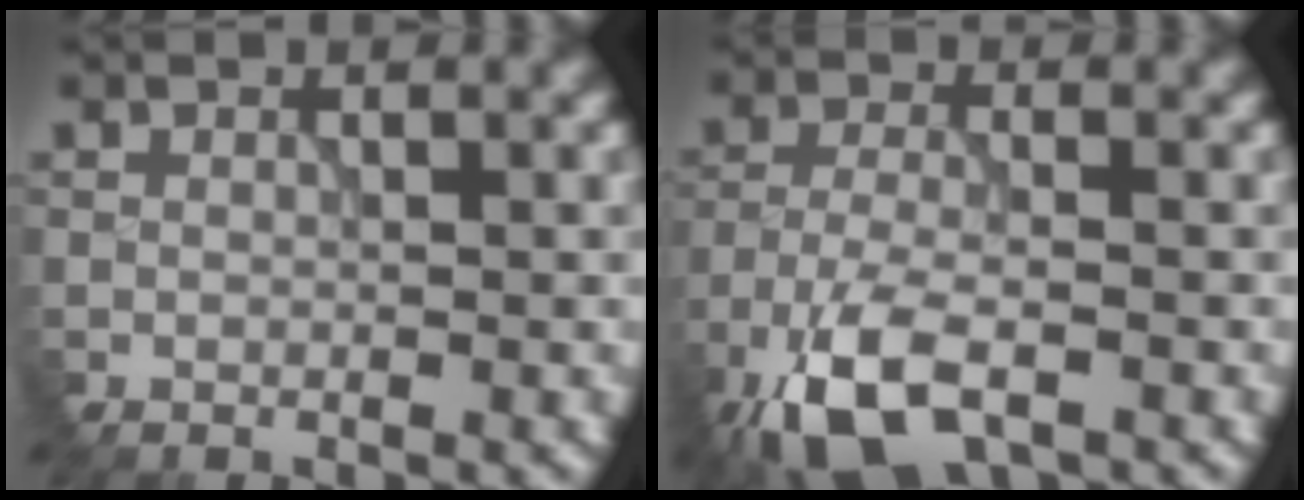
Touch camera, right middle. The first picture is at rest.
{"total": 7.2, "force": [-4.9, 2.5, 4.6], "torque": [-0.098, -0.016, -0.098]}